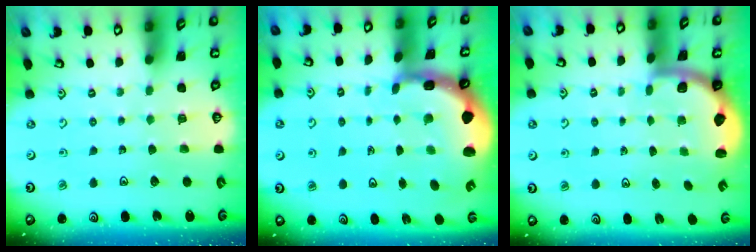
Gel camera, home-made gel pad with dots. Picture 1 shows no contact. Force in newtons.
{"total": 3.6, "press": 3.4, "slide": 1.0}
{"total": 1.9, "press": 1.8, "slide": 0.5}